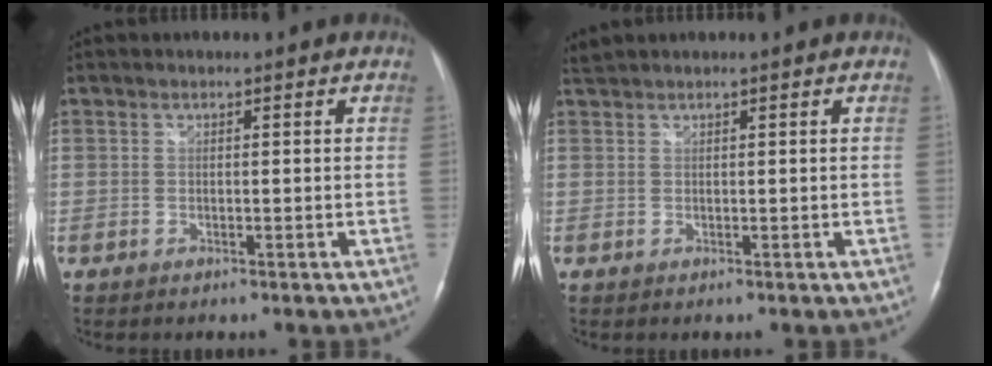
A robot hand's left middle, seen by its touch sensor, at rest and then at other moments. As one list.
[{"total": 1.1, "force": [1.1, -0.2, 0.1], "torque": [-0.010, 0.015, 0.029]}]